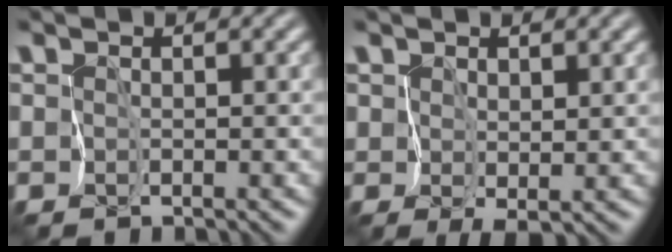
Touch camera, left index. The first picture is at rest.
{"total": 1.7, "force": [1.1, 0.8, 1.0], "torque": [-0.019, -0.002, 0.025]}